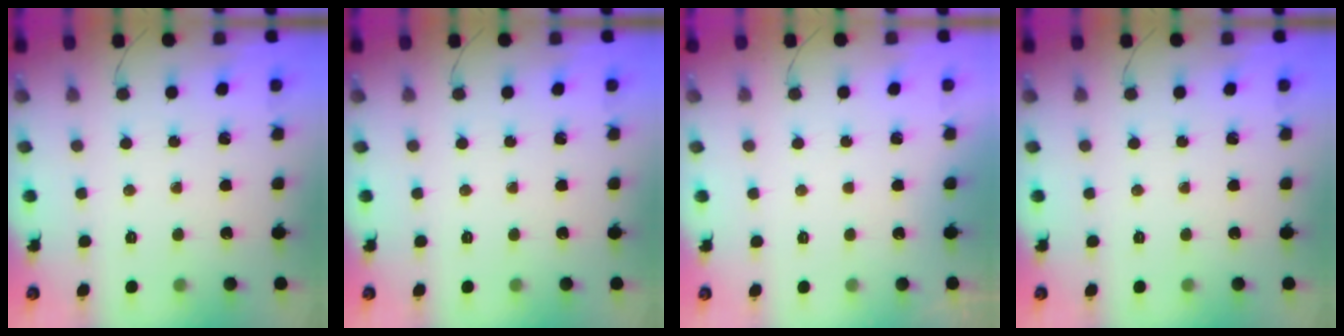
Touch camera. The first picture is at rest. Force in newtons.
{"total": 0.0}
{"total": 2.9, "press": 2.9, "slide": 0.1}
{"total": 0.0}